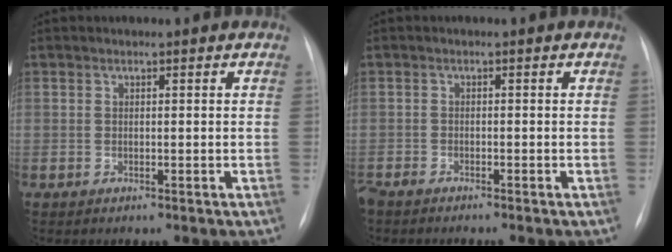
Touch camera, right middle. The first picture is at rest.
{"total": 3.2, "force": [-2.9, 0.4, 1.4], "torque": [-0.021, -0.007, -0.047]}